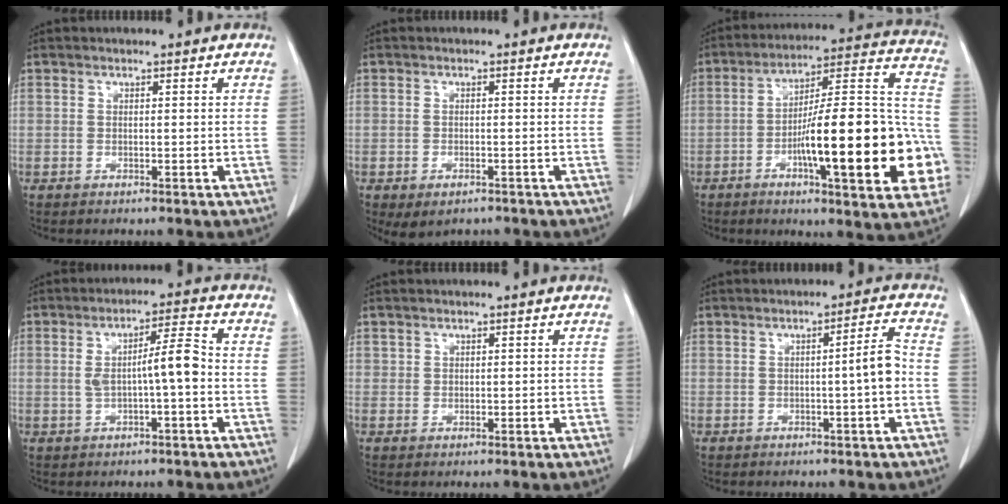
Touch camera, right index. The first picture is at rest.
{"total": 3.6, "force": [-2.2, 2.0, 2.0], "torque": [-0.033, -0.006, -0.024]}
{"total": 25.6, "force": [-6.7, 4.6, 24.3], "torque": [-0.279, 0.021, -0.090]}
{"total": 6.1, "force": [-0.4, 0.6, 6.1], "torque": [-0.103, 0.016, -0.003]}
{"total": 1.0, "force": [0.6, 0.8, 0.2], "torque": [0.005, -0.002, 0.009]}
{"total": 4.0, "force": [-0.7, -0.4, 3.9], "torque": [-0.055, 0.005, -0.011]}